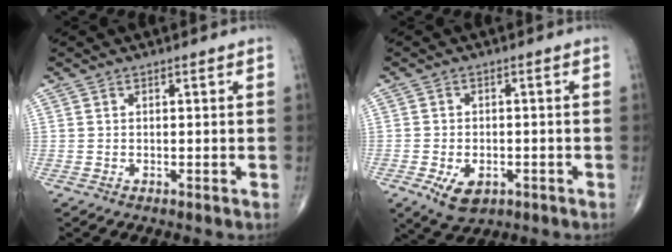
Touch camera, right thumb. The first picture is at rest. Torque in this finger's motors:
{"motor_torque": [-0.07, 0.28, 0.04, -0.14, 0.06]}